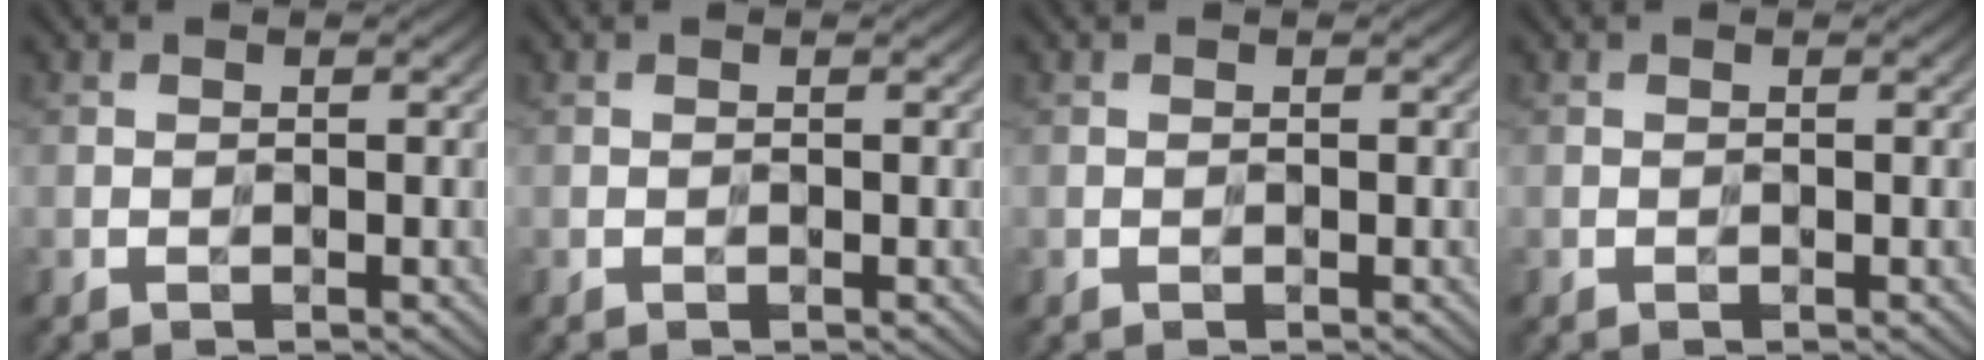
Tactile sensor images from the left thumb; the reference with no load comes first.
{"total": 0.0}
{"total": 0.0}
{"total": 0.0}